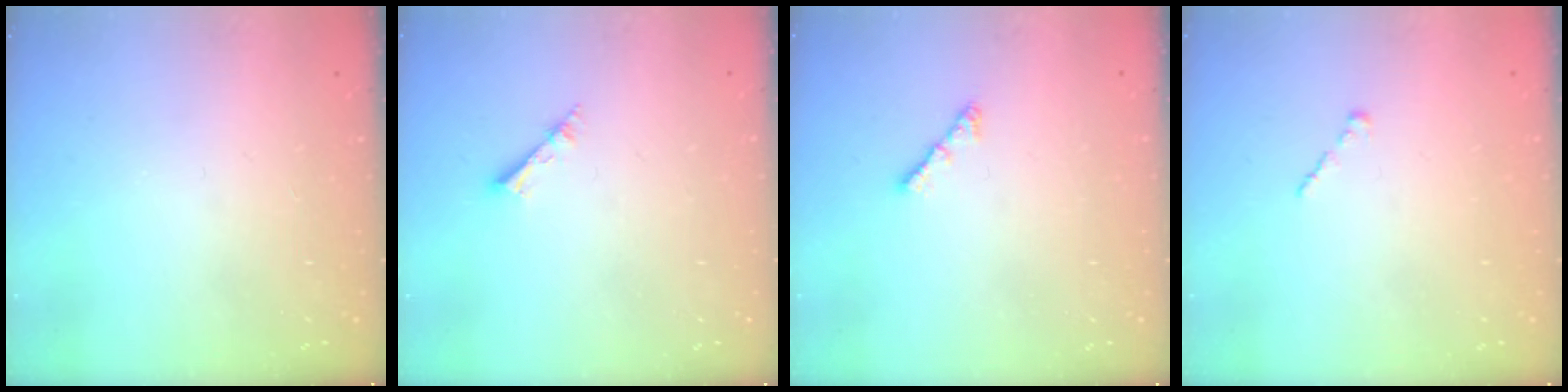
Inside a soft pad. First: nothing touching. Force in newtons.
{"total": 2.2, "press": 2.2, "slide": 0.3}
{"total": 2.4, "press": 2.3, "slide": 0.6}
{"total": 0.0}